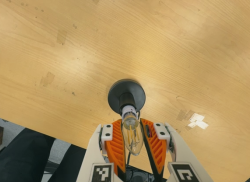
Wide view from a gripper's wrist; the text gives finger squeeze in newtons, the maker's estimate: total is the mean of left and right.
{"total": 13.9, "left": 13.0, "right": 14.7}